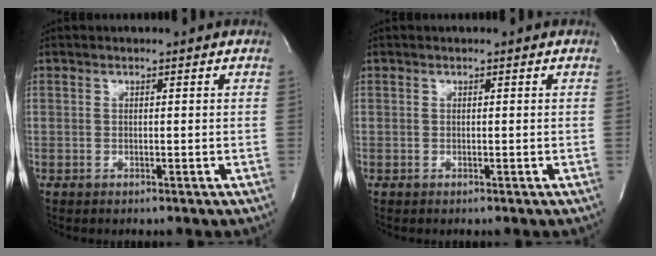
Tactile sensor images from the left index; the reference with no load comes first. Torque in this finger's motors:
{"motor_torque": [-0.12, 0.06, 0.00, -0.01]}